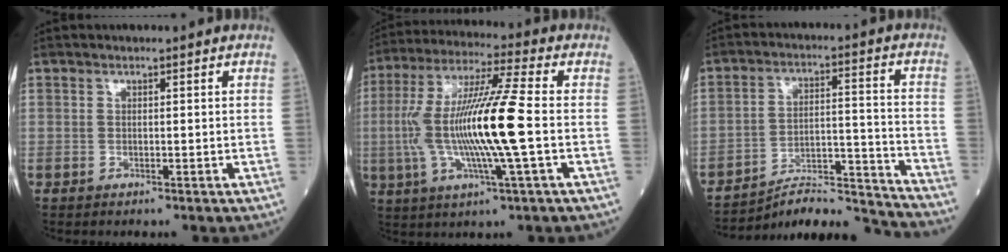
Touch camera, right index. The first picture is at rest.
{"total": 15.5, "force": [-1.3, 0.2, 15.4], "torque": [-0.307, 0.005, -0.029]}
{"total": 15.1, "force": [-14.9, -1.0, 2.5], "torque": [-0.035, 0.027, -0.233]}